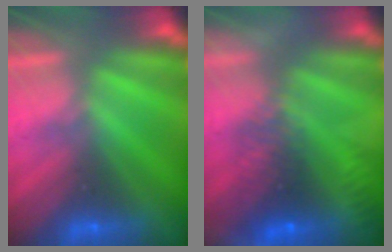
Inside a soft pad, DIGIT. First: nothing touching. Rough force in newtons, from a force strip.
{"total": 8.8}